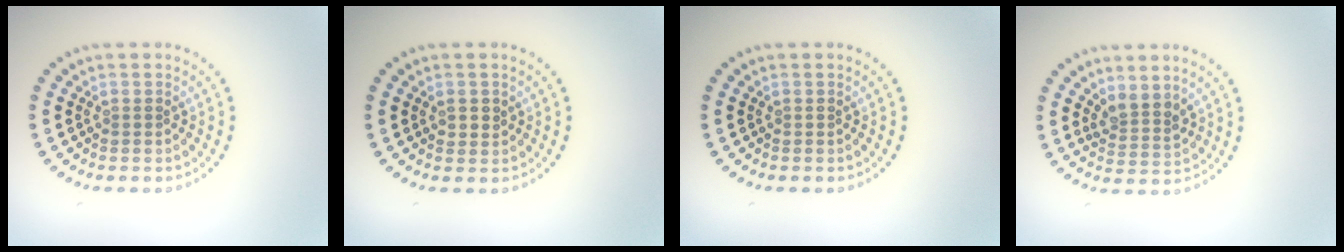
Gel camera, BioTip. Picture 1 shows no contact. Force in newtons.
{"total": 1.2, "press": 1.1, "slide": 0.4}
{"total": 0.0}
{"total": 2.5, "press": 2.0, "slide": 1.5}